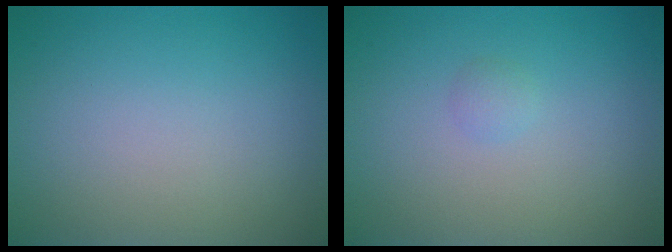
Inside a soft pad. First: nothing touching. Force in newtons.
{"total": 0.7, "press": 0.7, "slide": 0.0}